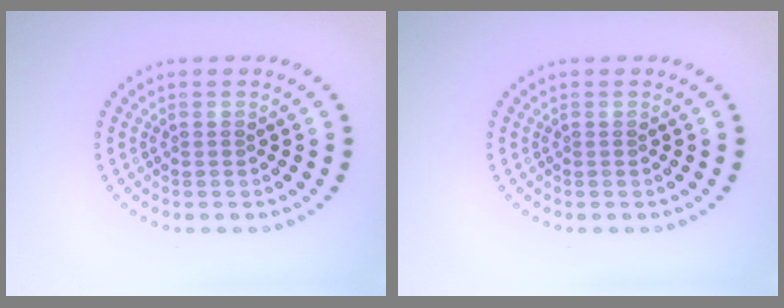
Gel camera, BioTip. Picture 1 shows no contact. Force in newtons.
{"total": 0.0}